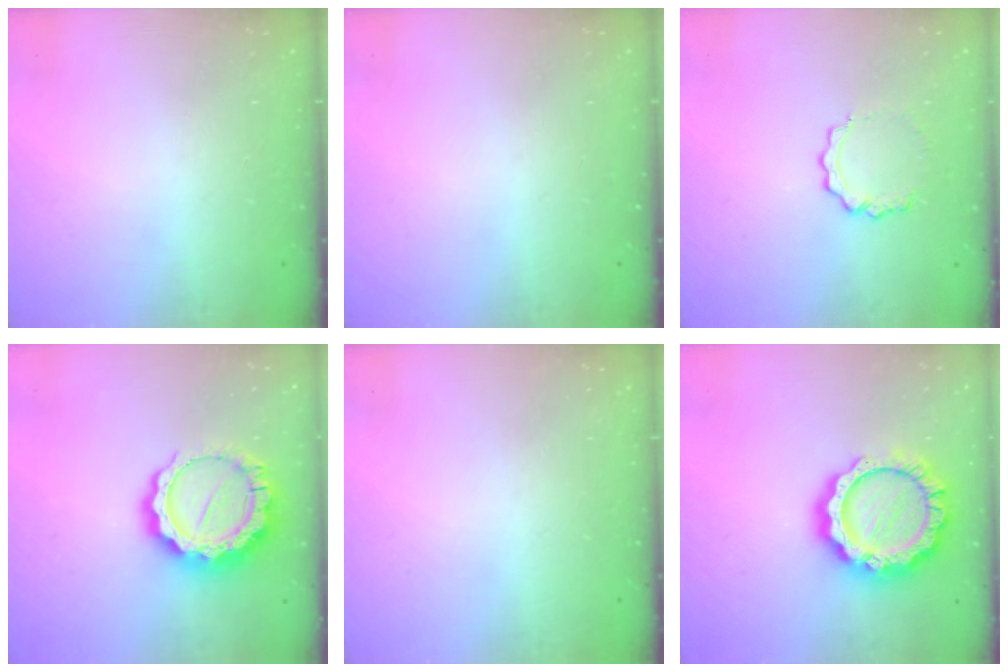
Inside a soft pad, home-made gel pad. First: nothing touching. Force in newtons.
{"total": 0.0}
{"total": 6.6, "press": 6.6, "slide": 0.5}
{"total": 15.9, "press": 15.9, "slide": 1.5}
{"total": 0.0}
{"total": 17.0, "press": 16.9, "slide": 1.4}